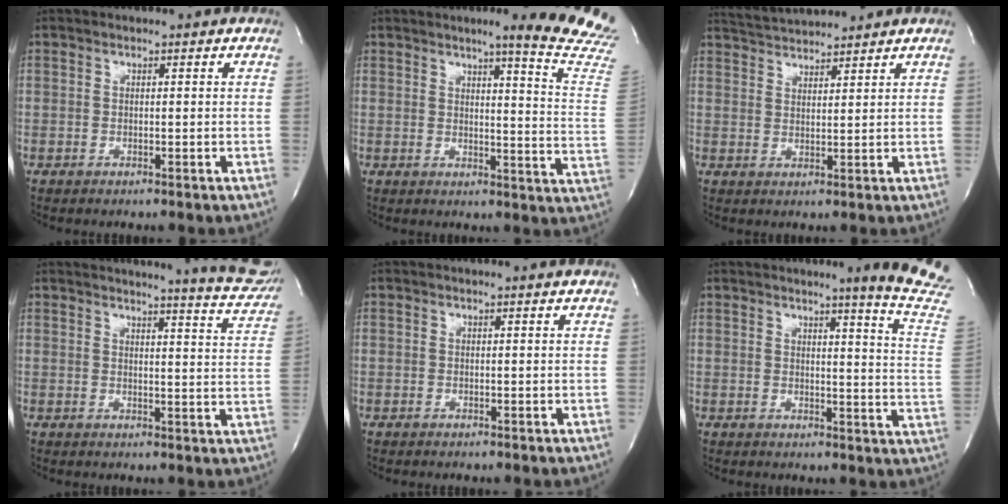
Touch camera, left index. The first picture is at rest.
{"total": 15.1, "force": [13.0, -1.4, 7.7], "torque": [-0.093, -0.100, 0.133]}
{"total": 5.9, "force": [5.8, -0.1, 1.0], "torque": [-0.028, 0.025, 0.106]}
{"total": 15.2, "force": [14.2, 0.7, 5.2], "torque": [-0.063, -0.068, 0.145]}
{"total": 0.8, "force": [0.7, -0.2, 0.2], "torque": [-0.010, -0.003, 0.013]}
{"total": 12.5, "force": [10.7, -2.2, 6.1], "torque": [-0.075, -0.097, 0.105]}